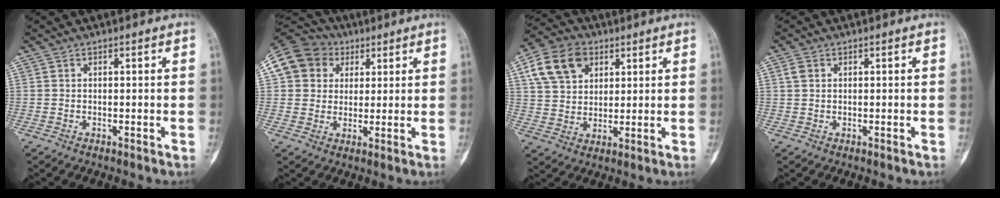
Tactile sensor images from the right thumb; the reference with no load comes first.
{"total": 13.1, "force": [4.1, 11.5, 4.5], "torque": [-0.071, 0.023, 0.071]}
{"total": 11.9, "force": [5.1, 8.5, 6.7], "torque": [-0.102, -0.002, 0.091]}
{"total": 2.0, "force": [0.7, 1.4, 1.2], "torque": [-0.026, 0.005, 0.016]}